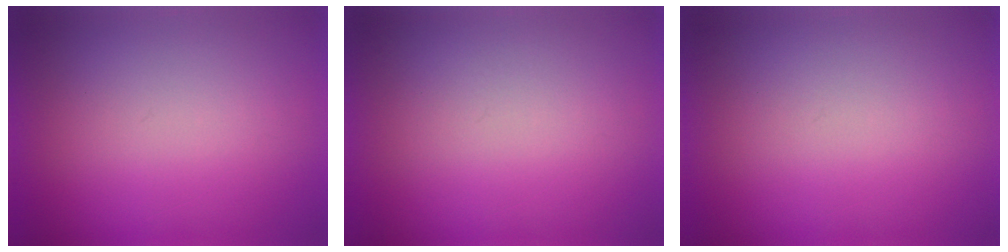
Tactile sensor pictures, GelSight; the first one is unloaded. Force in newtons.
{"total": 1.0}
{"total": 1.1}